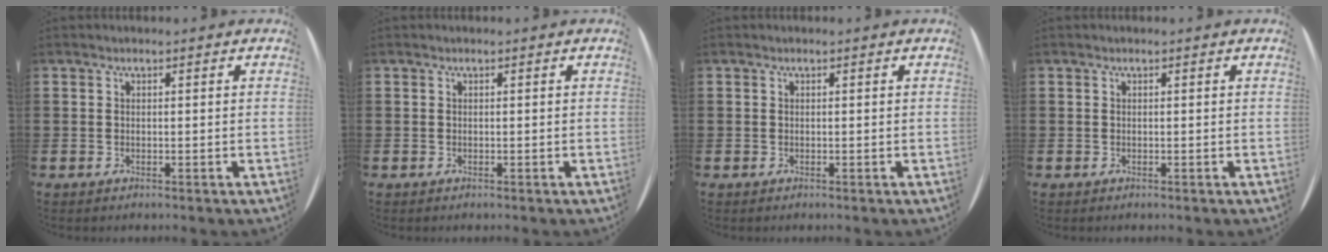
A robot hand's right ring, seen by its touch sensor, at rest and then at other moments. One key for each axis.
{"total": 0.0}
{"total": 0.0}
{"total": 0.0}